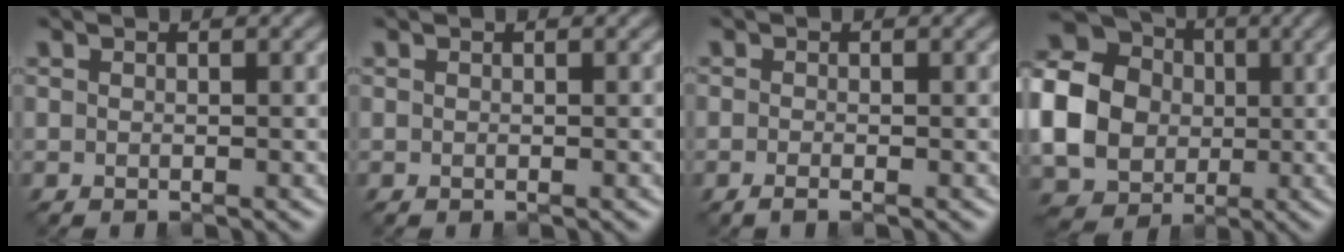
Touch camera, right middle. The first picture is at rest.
{"total": 0.0}
{"total": 0.9, "force": [-0.5, 0.2, 0.7], "torque": [-0.016, -0.003, -0.013]}
{"total": 14.5, "force": [0.3, 12.9, 6.6], "torque": [-0.175, 0.008, -0.033]}